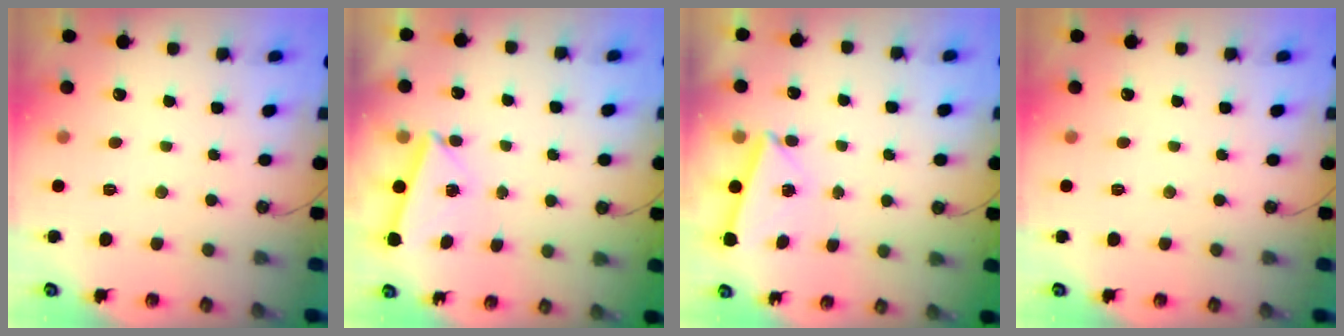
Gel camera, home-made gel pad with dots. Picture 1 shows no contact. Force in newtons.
{"total": 3.3, "press": 3.1, "slide": 1.3}
{"total": 3.3, "press": 3.1, "slide": 1.3}
{"total": 0.0}